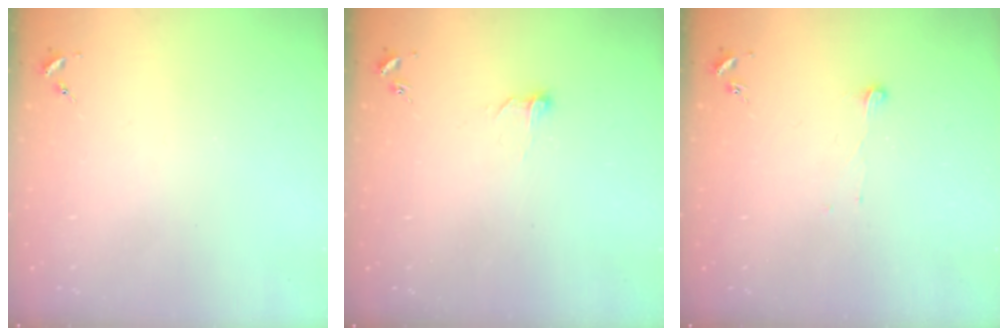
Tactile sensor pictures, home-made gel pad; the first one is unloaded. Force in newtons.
{"total": 5.5, "press": 5.5, "slide": 0.6}
{"total": 3.7, "press": 3.7, "slide": 0.4}